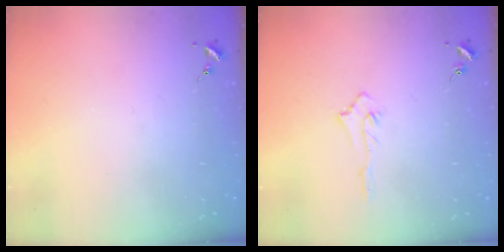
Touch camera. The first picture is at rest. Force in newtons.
{"total": 3.2, "press": 3.1, "slide": 0.6}